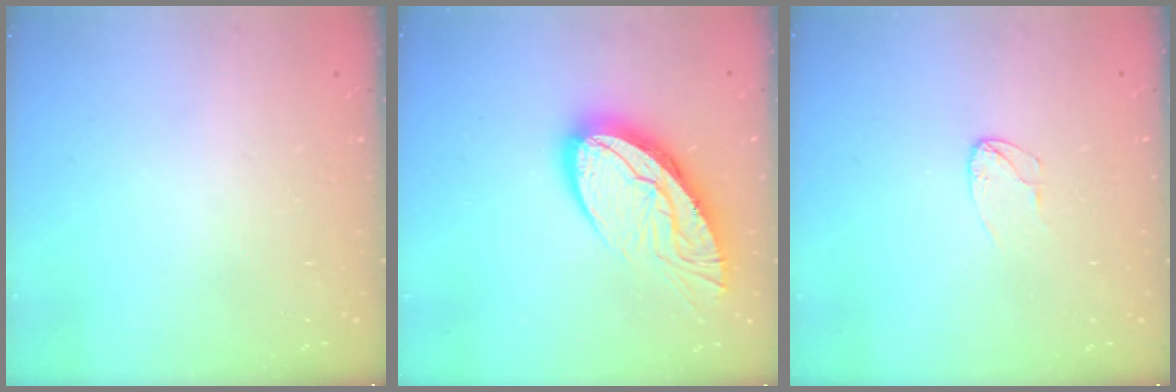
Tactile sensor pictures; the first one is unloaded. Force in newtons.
{"total": 15.5, "press": 15.4, "slide": 1.3}
{"total": 4.0, "press": 3.9, "slide": 0.3}